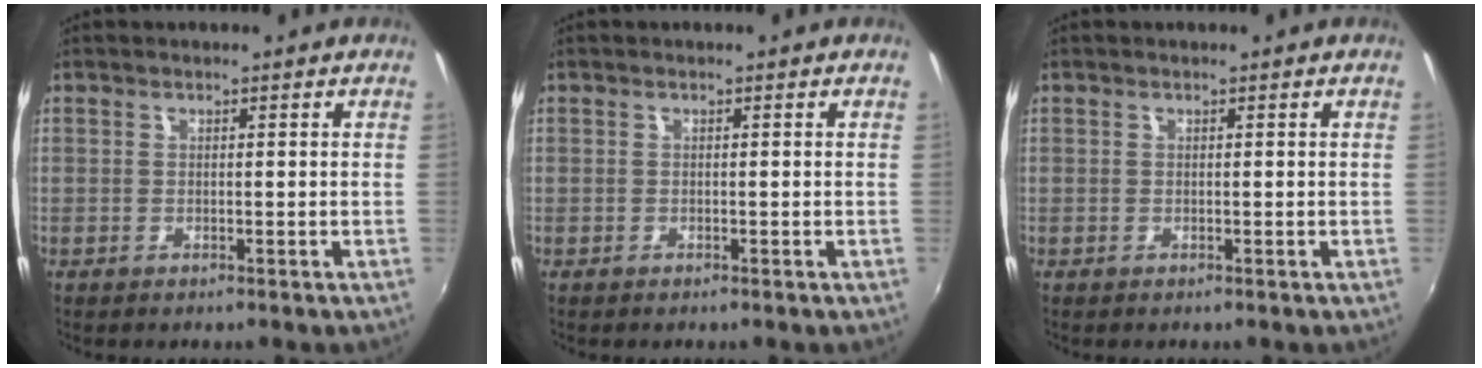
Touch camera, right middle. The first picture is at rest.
{"total": 0.0}
{"total": 0.0}